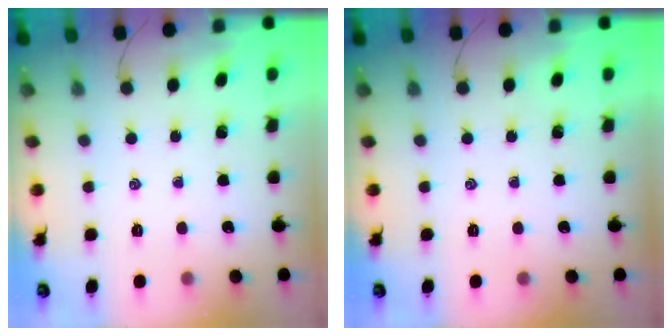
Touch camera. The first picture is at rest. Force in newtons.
{"total": 0.0}